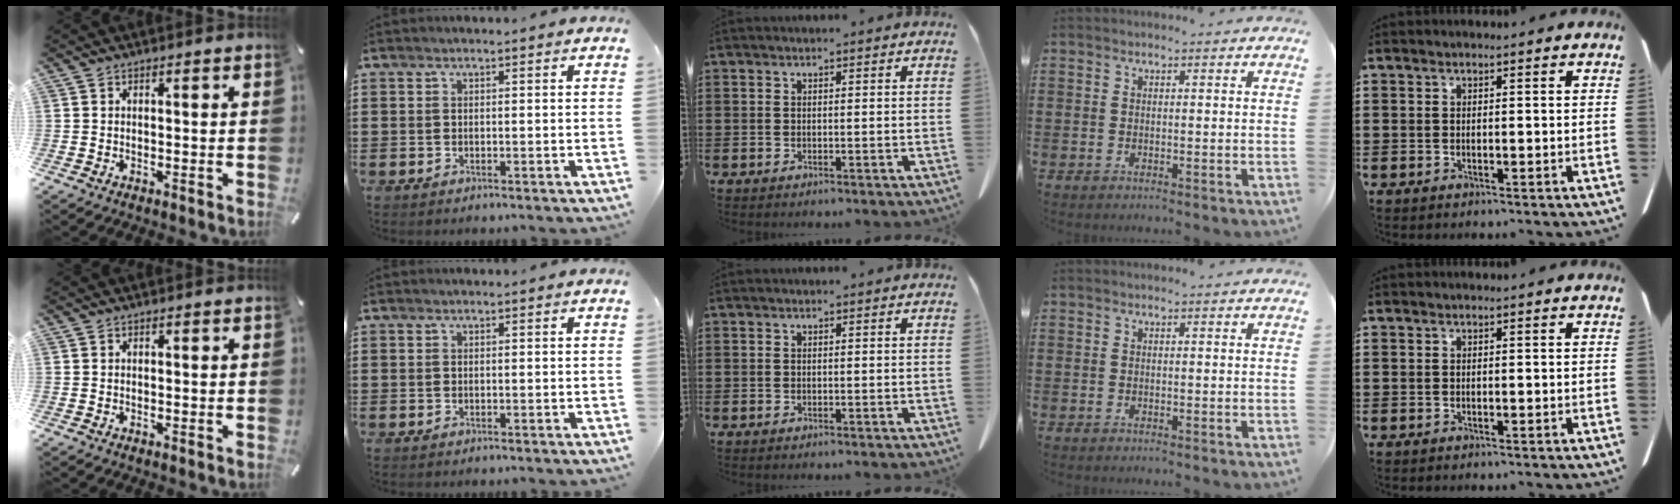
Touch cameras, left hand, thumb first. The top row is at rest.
{}